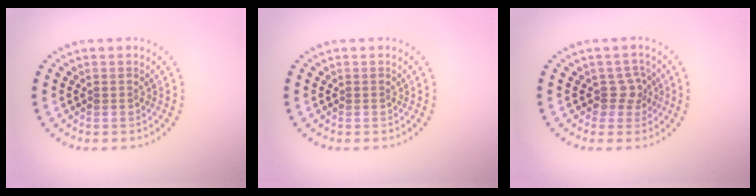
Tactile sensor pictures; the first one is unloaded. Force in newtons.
{"total": 0.0}
{"total": 1.9, "press": 1.4, "slide": 1.3}